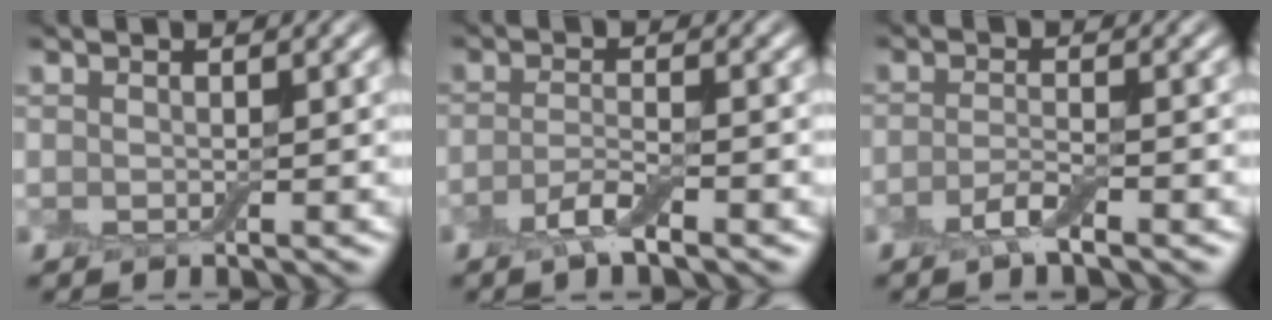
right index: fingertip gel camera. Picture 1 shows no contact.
{"total": 2.6, "force": [-1.6, 0.5, 2.0], "torque": [-0.042, 0.000, -0.037]}
{"total": 2.2, "force": [-1.4, 0.4, 1.7], "torque": [-0.036, 0.002, -0.032]}